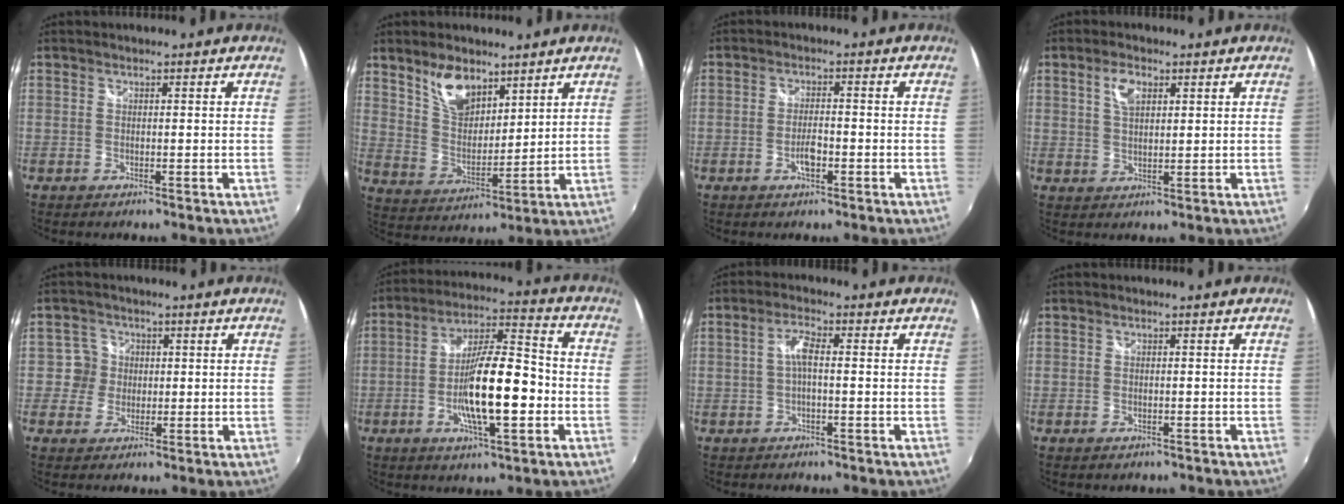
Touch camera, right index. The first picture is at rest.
{"total": 9.8, "force": [6.6, 5.0, 5.3], "torque": [-0.090, 0.009, 0.130]}
{"total": 3.7, "force": [-1.6, 1.5, 3.0], "torque": [-0.060, 0.000, -0.029]}
{"total": 4.5, "force": [1.9, 2.3, 3.4], "torque": [-0.060, 0.007, 0.036]}
{"total": 3.8, "force": [0.1, 3.8, 0.0], "torque": [0.013, 0.010, -0.004]}
{"total": 14.4, "force": [-3.6, 3.8, 13.4], "torque": [-0.242, 0.002, -0.062]}
{"total": 3.2, "force": [-0.4, 0.8, 3.0], "torque": [-0.062, 0.010, -0.007]}
{"total": 1.1, "force": [-0.7, 0.7, 0.4], "torque": [-0.010, -0.002, -0.010]}